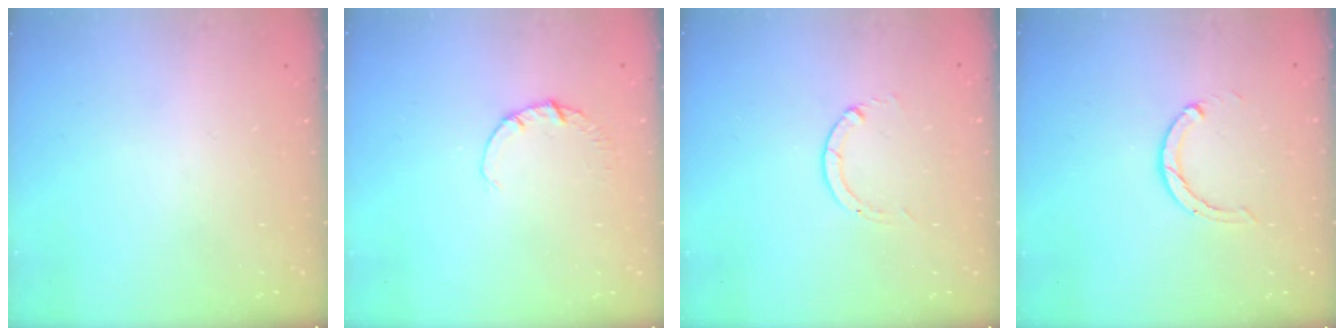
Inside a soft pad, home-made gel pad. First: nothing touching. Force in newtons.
{"total": 1.9, "press": 1.9, "slide": 0.3}
{"total": 0.6, "press": 0.5, "slide": 0.1}
{"total": 2.0, "press": 2.0, "slide": 0.3}